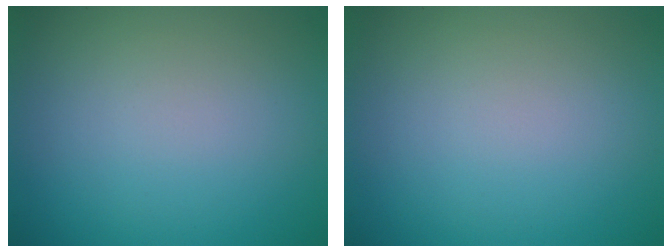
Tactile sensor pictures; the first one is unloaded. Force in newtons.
{"total": 0.0}